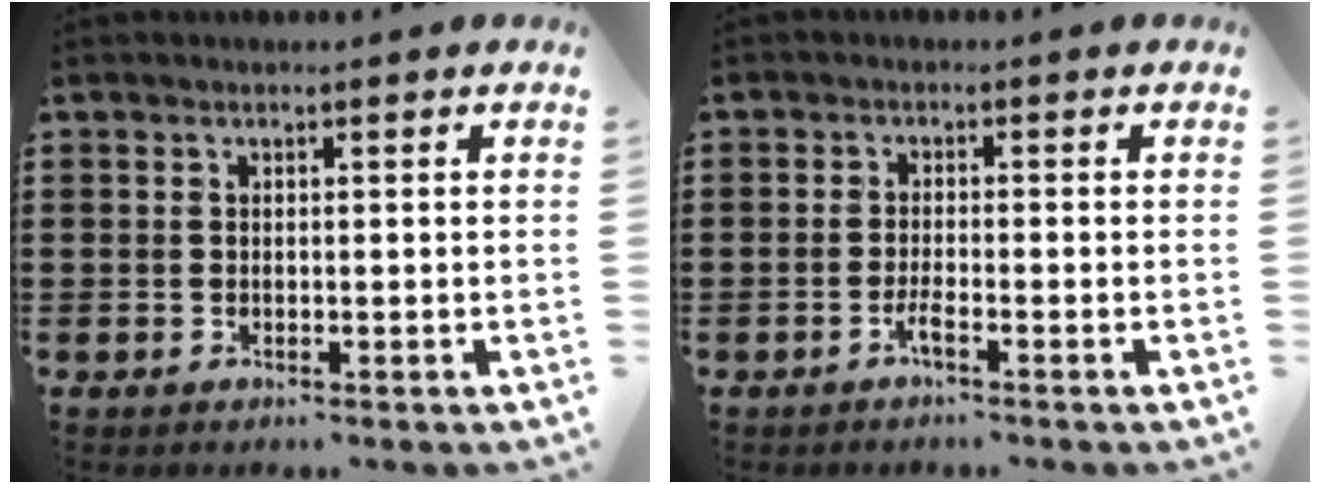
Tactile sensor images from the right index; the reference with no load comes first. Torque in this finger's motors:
{"motor_torque": [1.79, 0.35, 0.09, -0.02]}